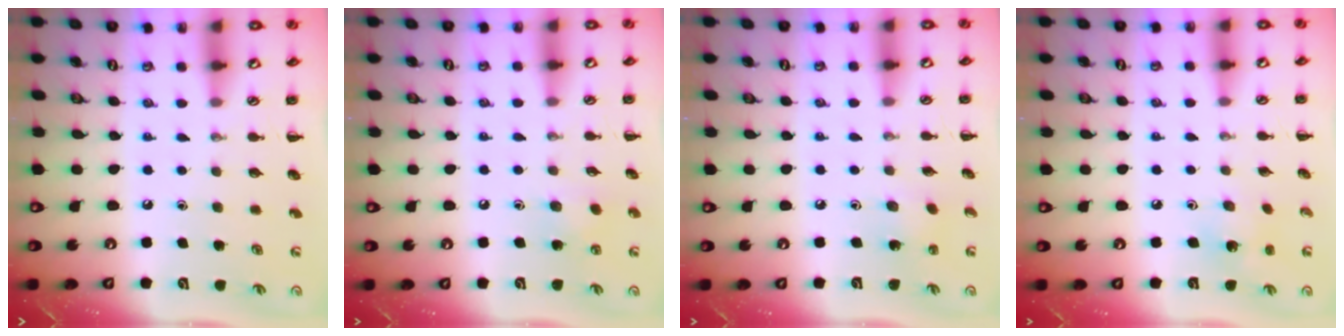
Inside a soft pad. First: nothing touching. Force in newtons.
{"total": 6.0, "press": 5.9, "slide": 1.5}
{"total": 1.5, "press": 1.5, "slide": 0.5}
{"total": 2.2, "press": 2.2, "slide": 0.4}